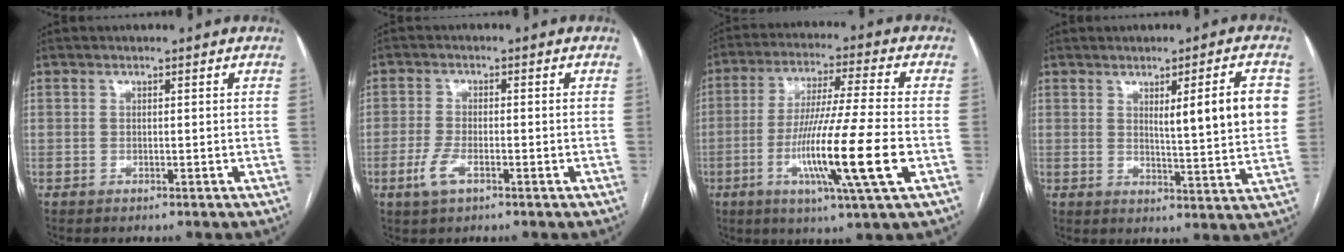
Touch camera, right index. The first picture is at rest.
{"total": 3.9, "force": [-1.8, 1.3, 3.1], "torque": [-0.076, -0.004, -0.034]}
{"total": 15.5, "force": [-4.4, -0.9, 14.8], "torque": [-0.282, -0.023, -0.082]}
{"total": 9.2, "force": [2.4, 0.5, 8.9], "torque": [-0.123, -0.006, 0.031]}